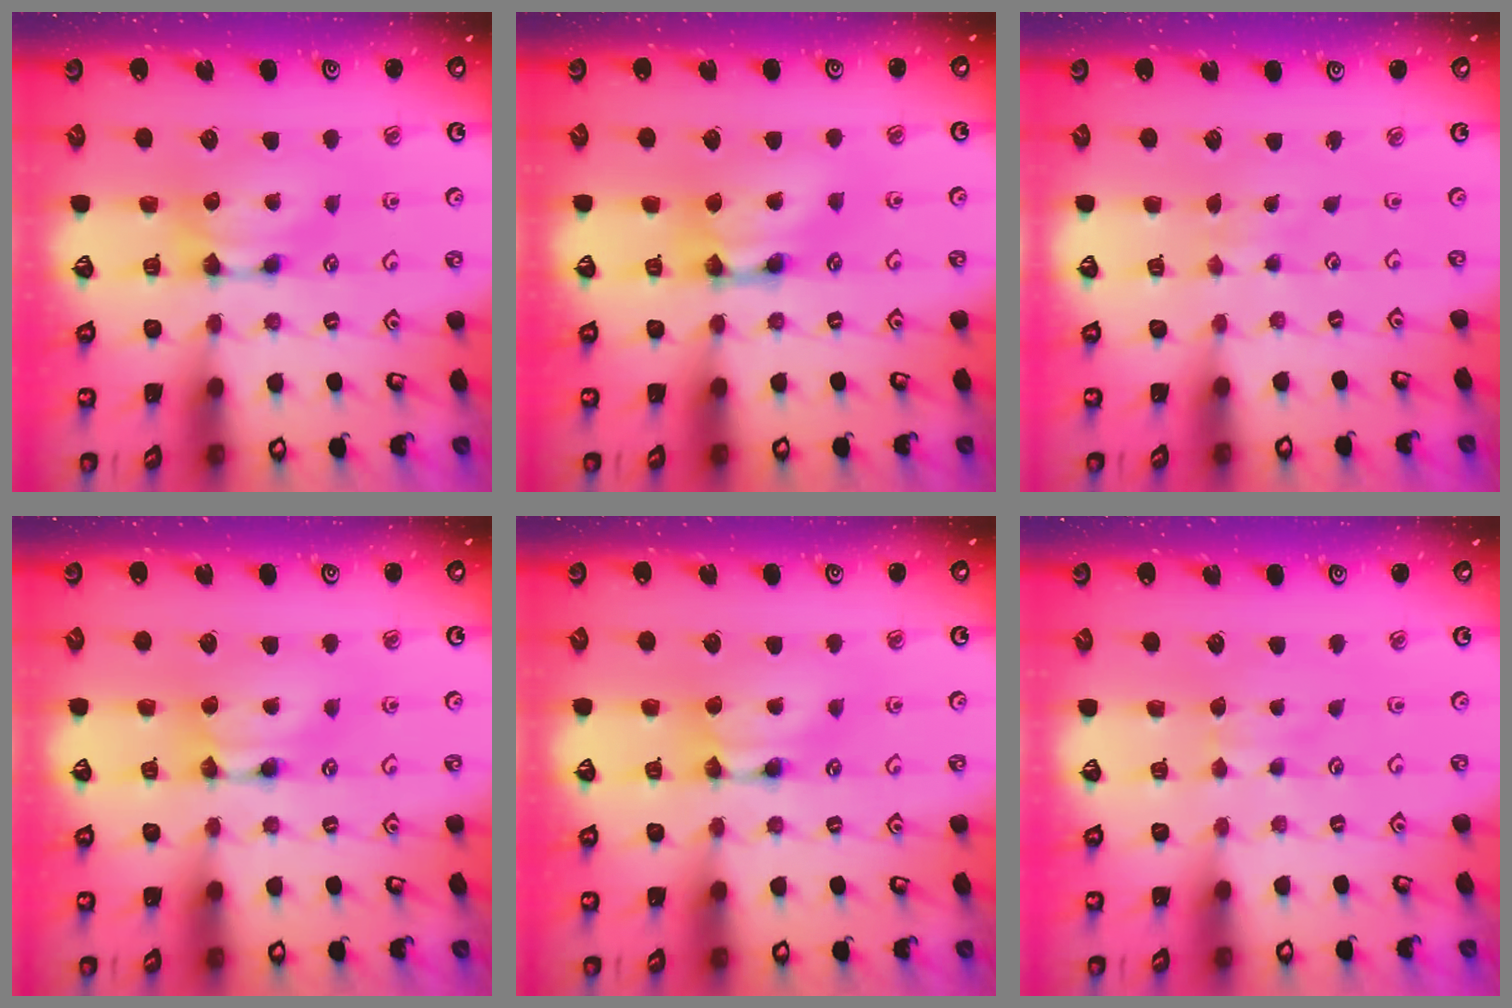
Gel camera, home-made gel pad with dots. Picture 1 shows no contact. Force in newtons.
{"total": 2.5, "press": 2.5, "slide": 0.2}
{"total": 4.5, "press": 4.5, "slide": 0.2}
{"total": 1.6, "press": 1.6, "slide": 0.1}
{"total": 1.6, "press": 1.6, "slide": 0.1}
{"total": 2.8, "press": 2.8, "slide": 0.3}